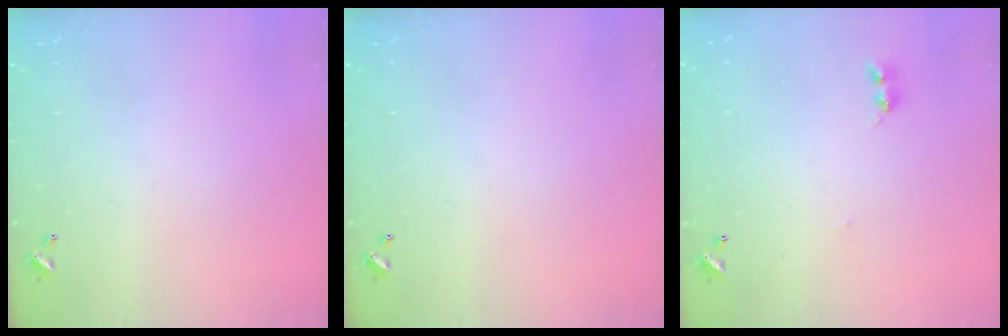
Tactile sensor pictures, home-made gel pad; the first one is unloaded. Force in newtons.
{"total": 0.0}
{"total": 2.2, "press": 2.1, "slide": 0.5}